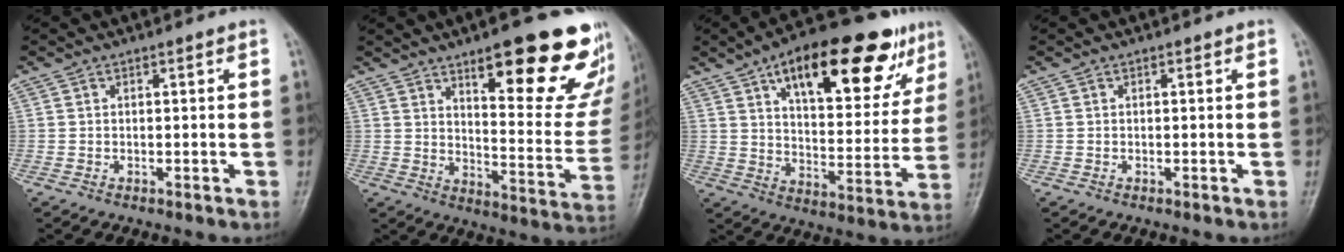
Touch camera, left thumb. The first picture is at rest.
{"total": 23.2, "force": [13.6, 6.8, 17.5], "torque": [-0.182, -0.073, 0.191]}
{"total": 24.5, "force": [13.4, 10.3, 17.7], "torque": [-0.215, -0.022, 0.203]}
{"total": 0.0}